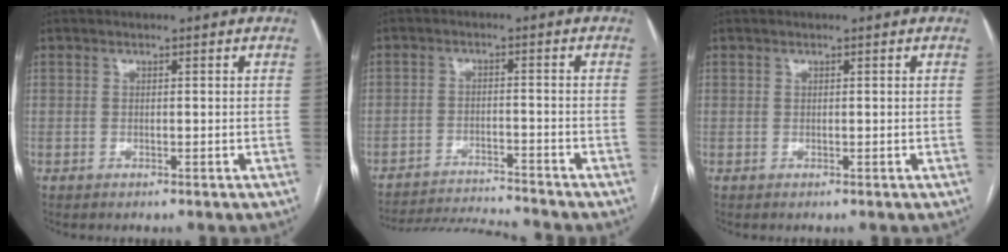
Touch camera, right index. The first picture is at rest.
{"total": 9.5, "force": [-9.4, -0.6, 1.2], "torque": [-0.016, -0.002, -0.154]}
{"total": 0.0}